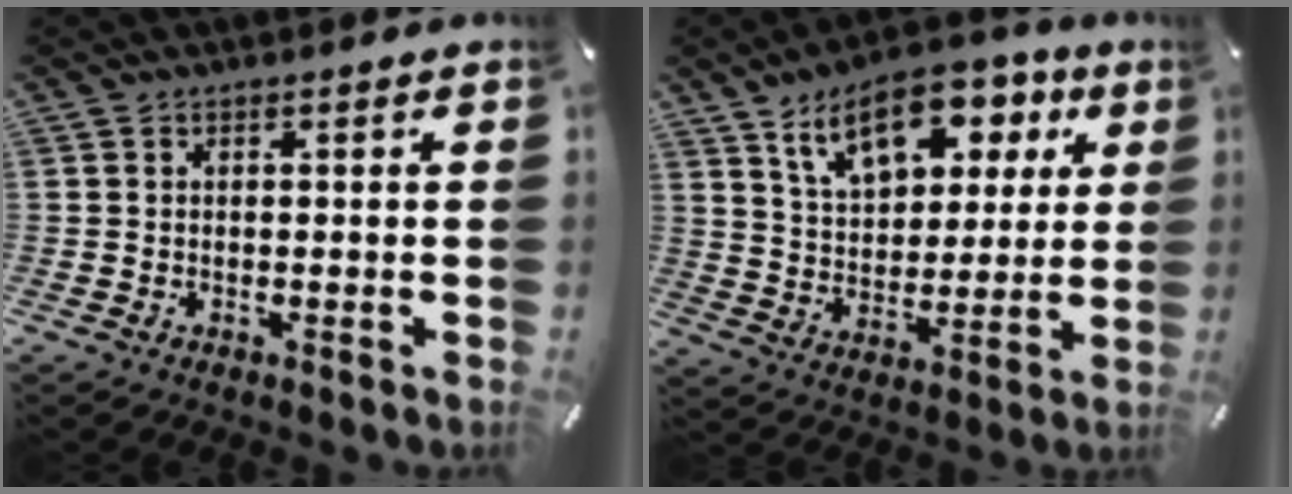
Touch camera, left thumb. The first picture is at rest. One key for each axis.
{"total": 15.3, "fx": 8.9, "fy": 9.0, "fz": 8.7, "tx": -0.137, "ty": -0.032, "tz": 0.156}